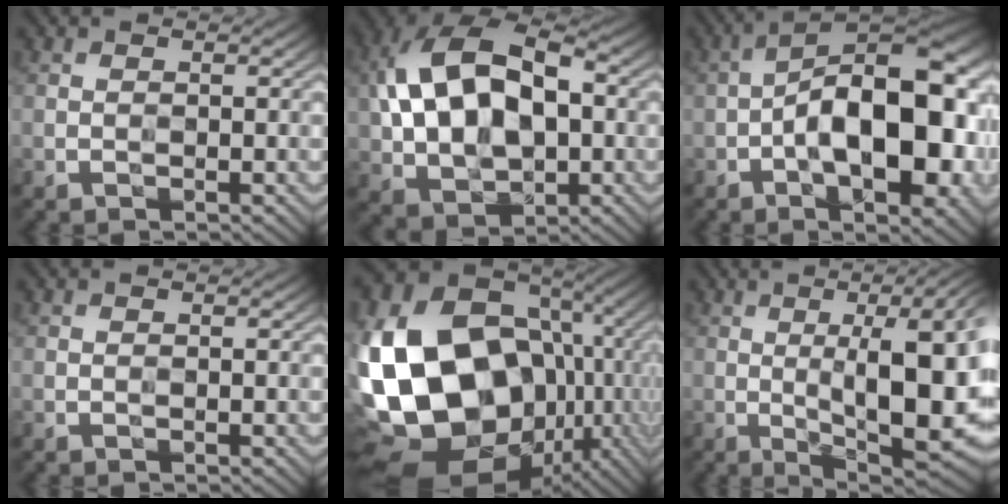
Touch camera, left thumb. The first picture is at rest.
{"total": 18.0, "force": [2.6, 11.6, 13.5], "torque": [-0.264, 0.019, 0.041]}
{"total": 18.0, "force": [-2.6, 8.4, 15.7], "torque": [-0.222, 0.015, -0.050]}
{"total": 0.0}
{"total": 24.2, "force": [-1.1, 18.7, 15.3], "torque": [-0.382, -0.055, 0.021]}
{"total": 16.8, "force": [0.0, 5.3, 15.9], "torque": [-0.208, 0.016, 0.002]}